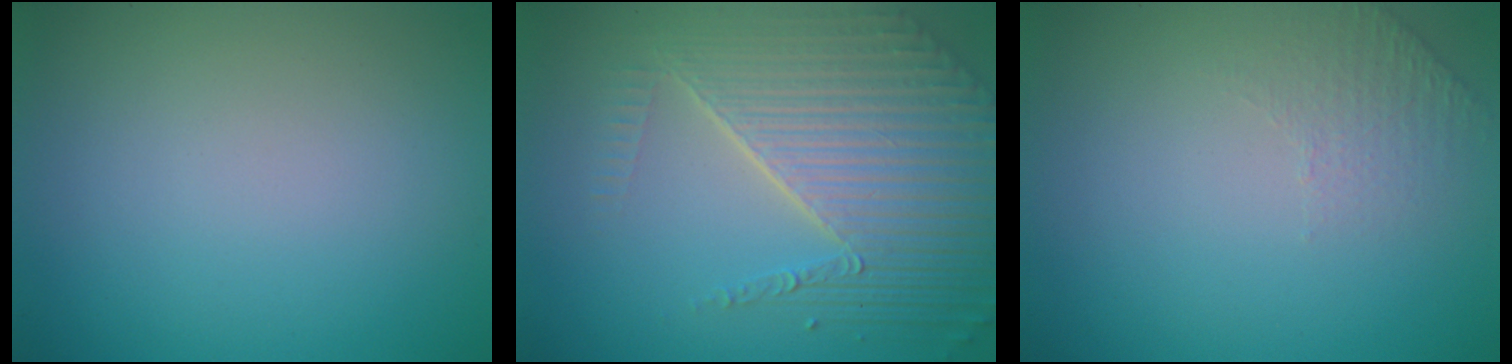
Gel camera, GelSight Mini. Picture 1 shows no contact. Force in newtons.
{"total": 8.4, "press": 5.6, "slide": 6.3}
{"total": 1.2, "press": 0.7, "slide": 0.9}